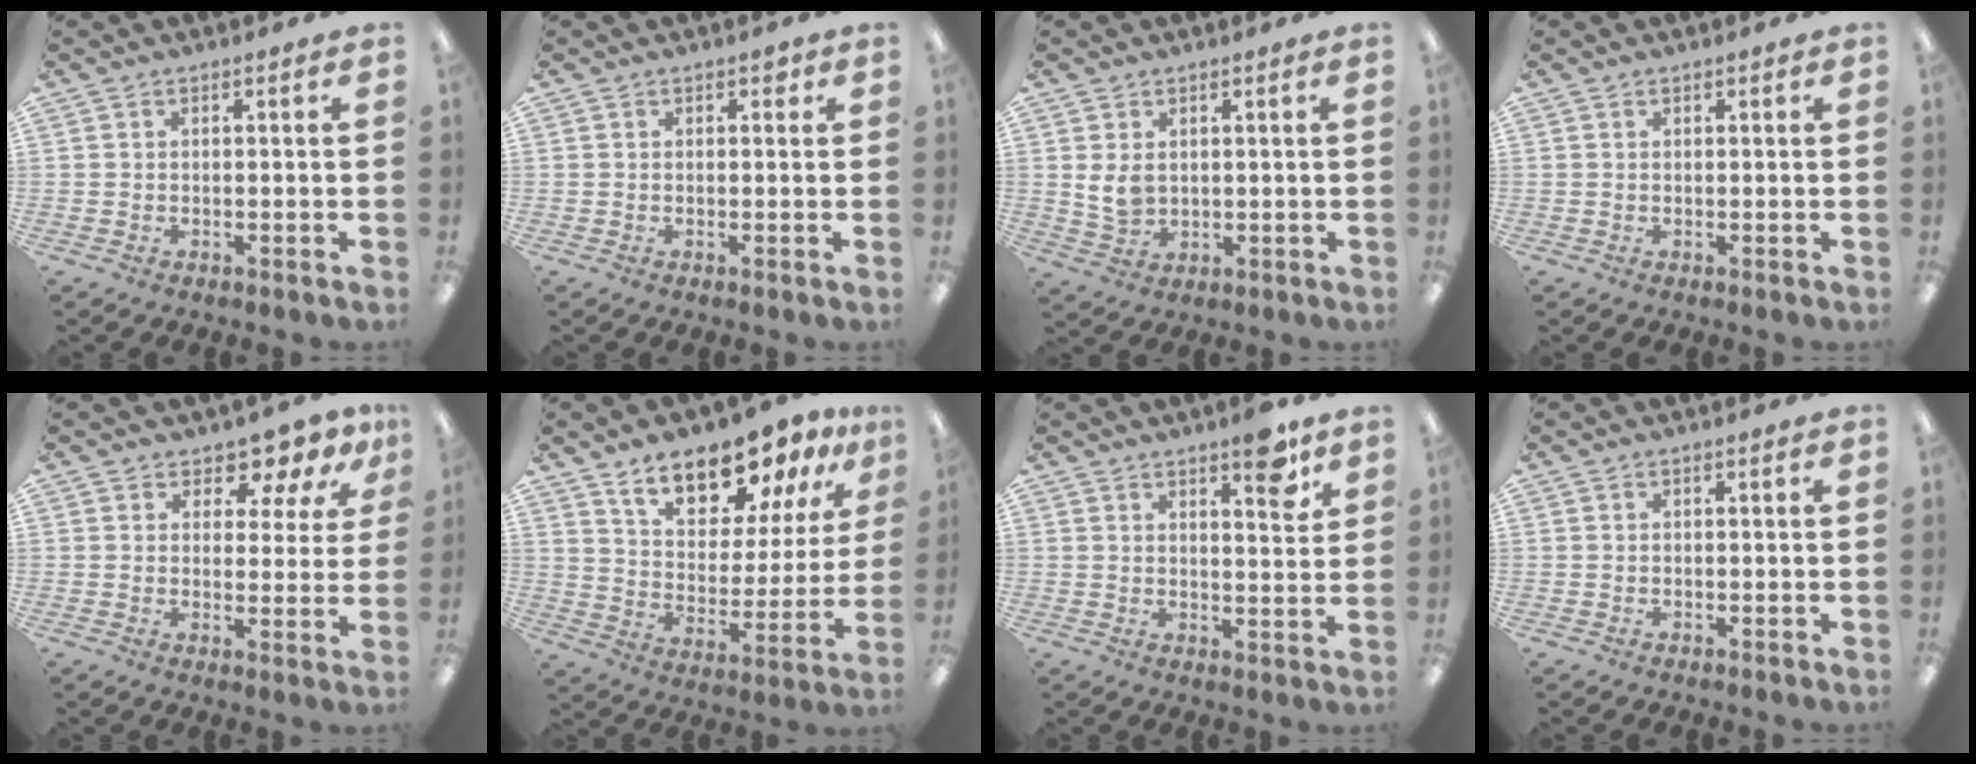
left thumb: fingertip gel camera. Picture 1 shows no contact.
{"total": 1.3, "force": [0.8, 0.7, 0.7], "torque": [0.001, -0.004, 0.010]}
{"total": 5.1, "force": [1.7, 3.5, 3.2], "torque": [-0.070, -0.007, 0.029]}
{"total": 0.6, "force": [0.5, 0.3, 0.2], "torque": [0.005, -0.002, 0.008]}
{"total": 7.9, "force": [6.6, 3.5, 2.6], "torque": [-0.041, -0.044, 0.119]}
{"total": 15.1, "force": [13.1, 6.0, 4.5], "torque": [-0.077, -0.105, 0.234]}
{"total": 7.1, "force": [5.1, 2.0, 4.5], "torque": [-0.045, -0.034, 0.079]}
{"total": 0.0}